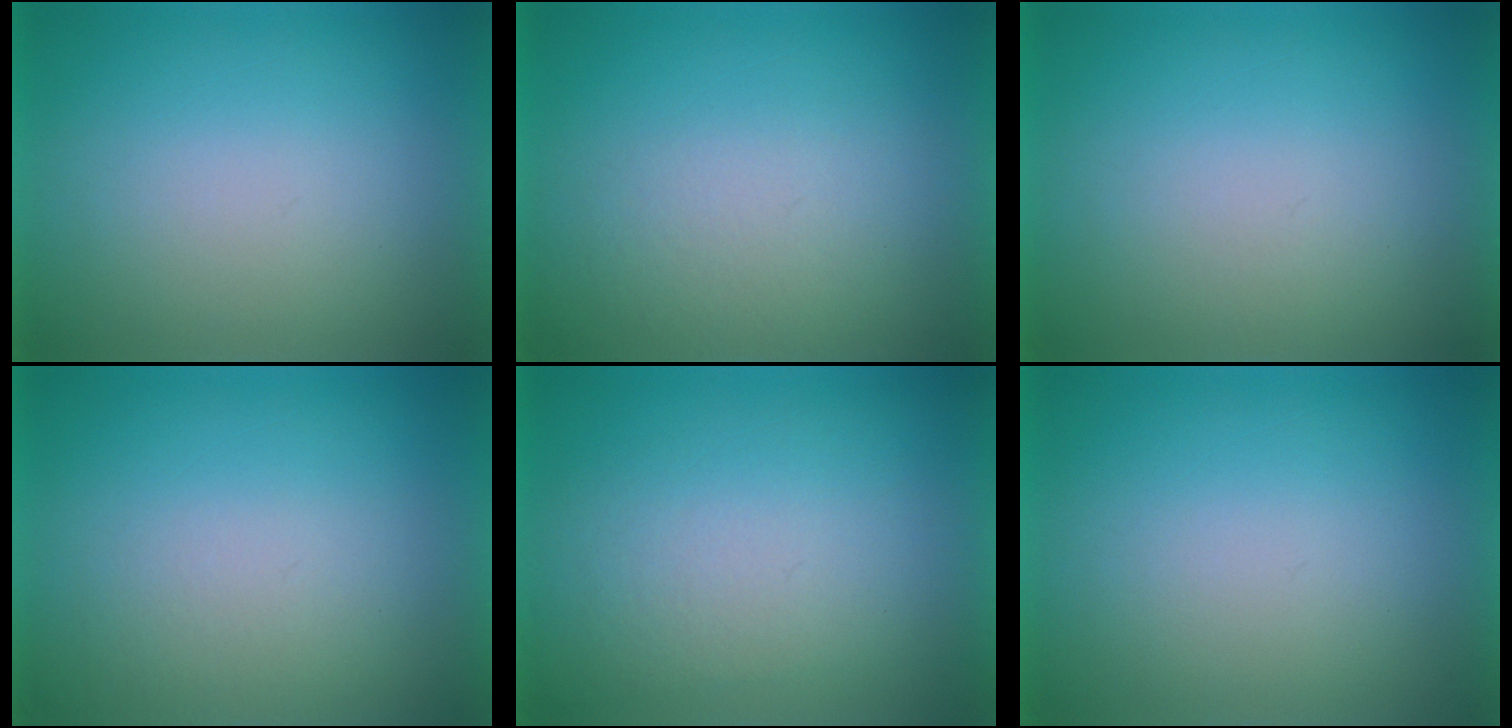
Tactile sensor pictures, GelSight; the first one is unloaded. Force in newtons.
{"total": 4.8}
{"total": 1.1}
{"total": 1.7}
{"total": 3.9}
{"total": 0.0}